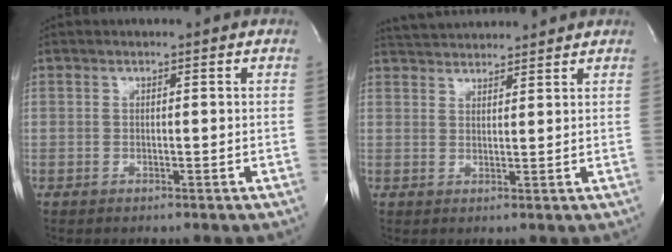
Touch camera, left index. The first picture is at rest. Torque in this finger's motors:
{"motor_torque": [0.18, -0.48, 0.13, 0.05]}